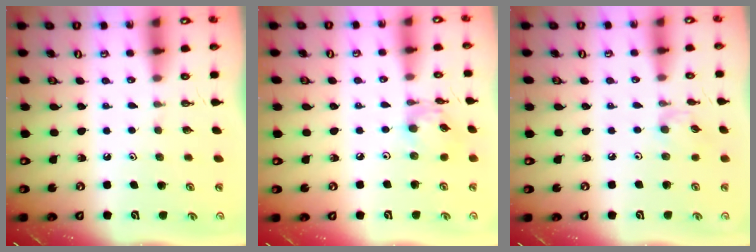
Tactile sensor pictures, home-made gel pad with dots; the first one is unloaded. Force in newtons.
{"total": 10.9, "press": 10.9, "slide": 1.0}
{"total": 3.7, "press": 3.6, "slide": 0.5}